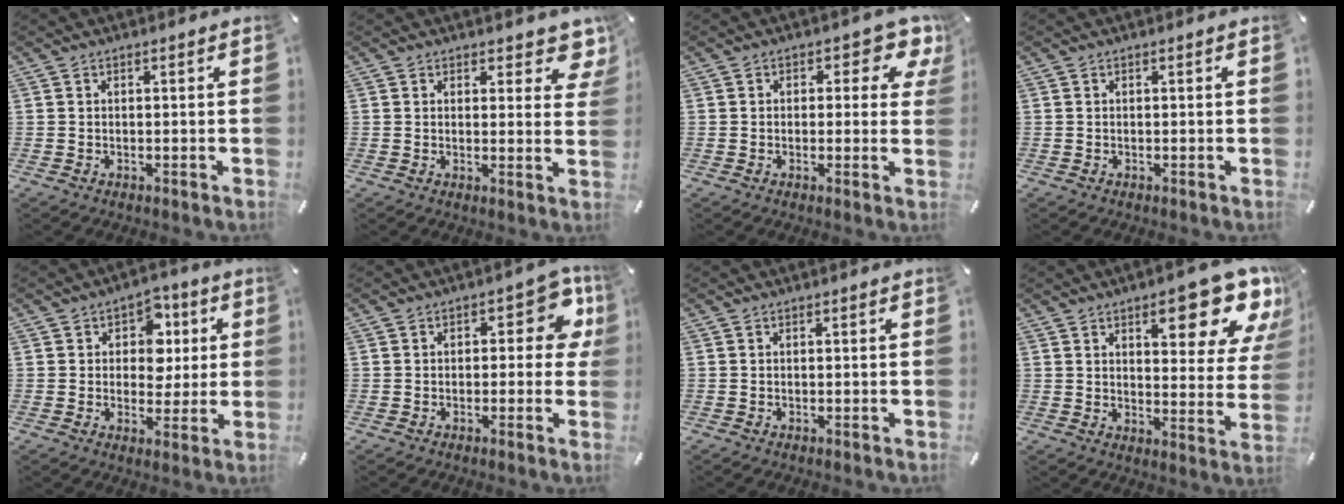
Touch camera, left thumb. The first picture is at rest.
{"total": 5.4, "force": [3.9, 2.9, 2.5], "torque": [-0.010, -0.026, 0.063]}
{"total": 6.3, "force": [2.7, 3.7, 4.4], "torque": [-0.045, -0.014, 0.041]}
{"total": 0.0}
{"total": 8.9, "force": [1.9, 7.5, 4.4], "torque": [-0.050, -0.004, 0.029]}
{"total": 8.6, "force": [2.3, 4.8, 6.8], "torque": [-0.066, -0.009, 0.033]}
{"total": 0.0}
{"total": 17.0, "force": [10.5, 6.2, 11.9], "torque": [-0.147, -0.074, 0.168]}